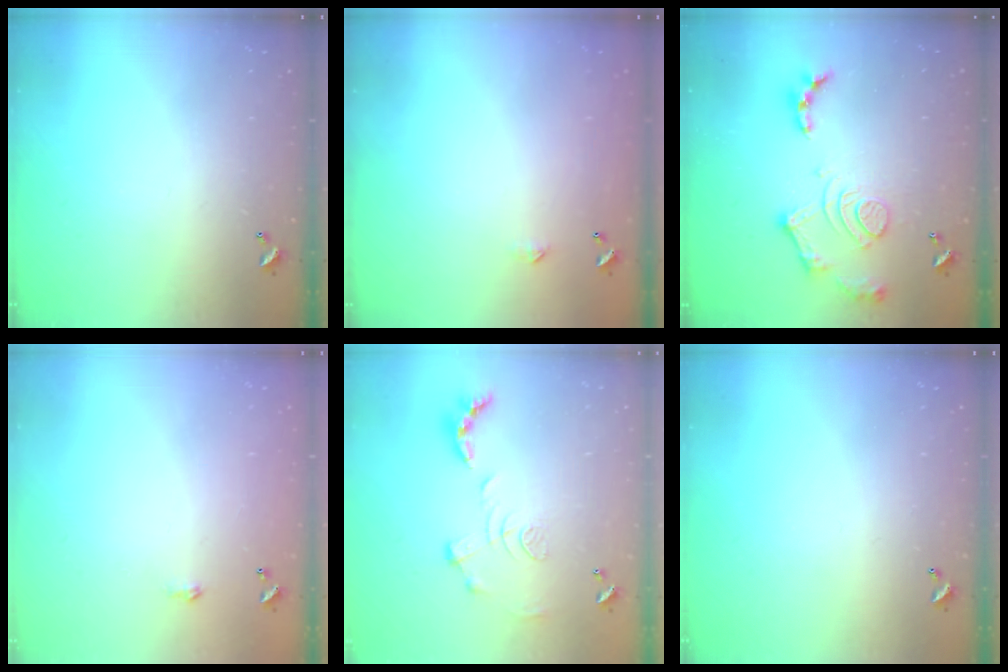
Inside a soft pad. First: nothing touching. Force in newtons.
{"total": 2.3, "press": 2.3, "slide": 0.4}
{"total": 13.2, "press": 13.2, "slide": 1.2}
{"total": 1.8, "press": 1.8, "slide": 0.3}
{"total": 1.2, "press": 0.4, "slide": 1.1}
{"total": 0.0}